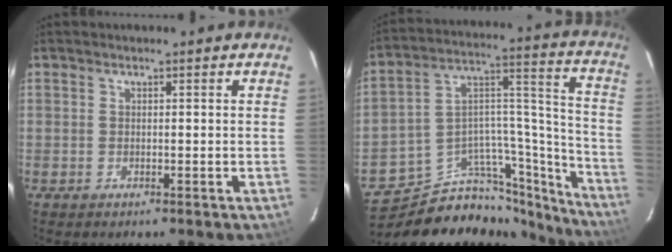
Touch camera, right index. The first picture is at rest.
{"total": 25.0, "force": [-22.1, 8.5, 8.1], "torque": [-0.085, 0.083, -0.341]}